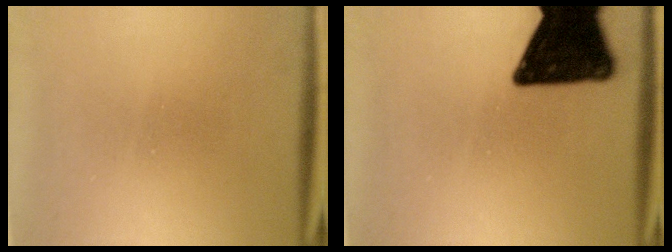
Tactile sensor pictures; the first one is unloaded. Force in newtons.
{"total": 19.6}